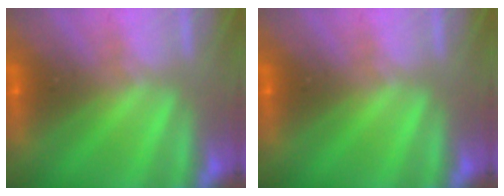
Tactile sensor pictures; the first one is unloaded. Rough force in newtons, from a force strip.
{"total": 0.0}